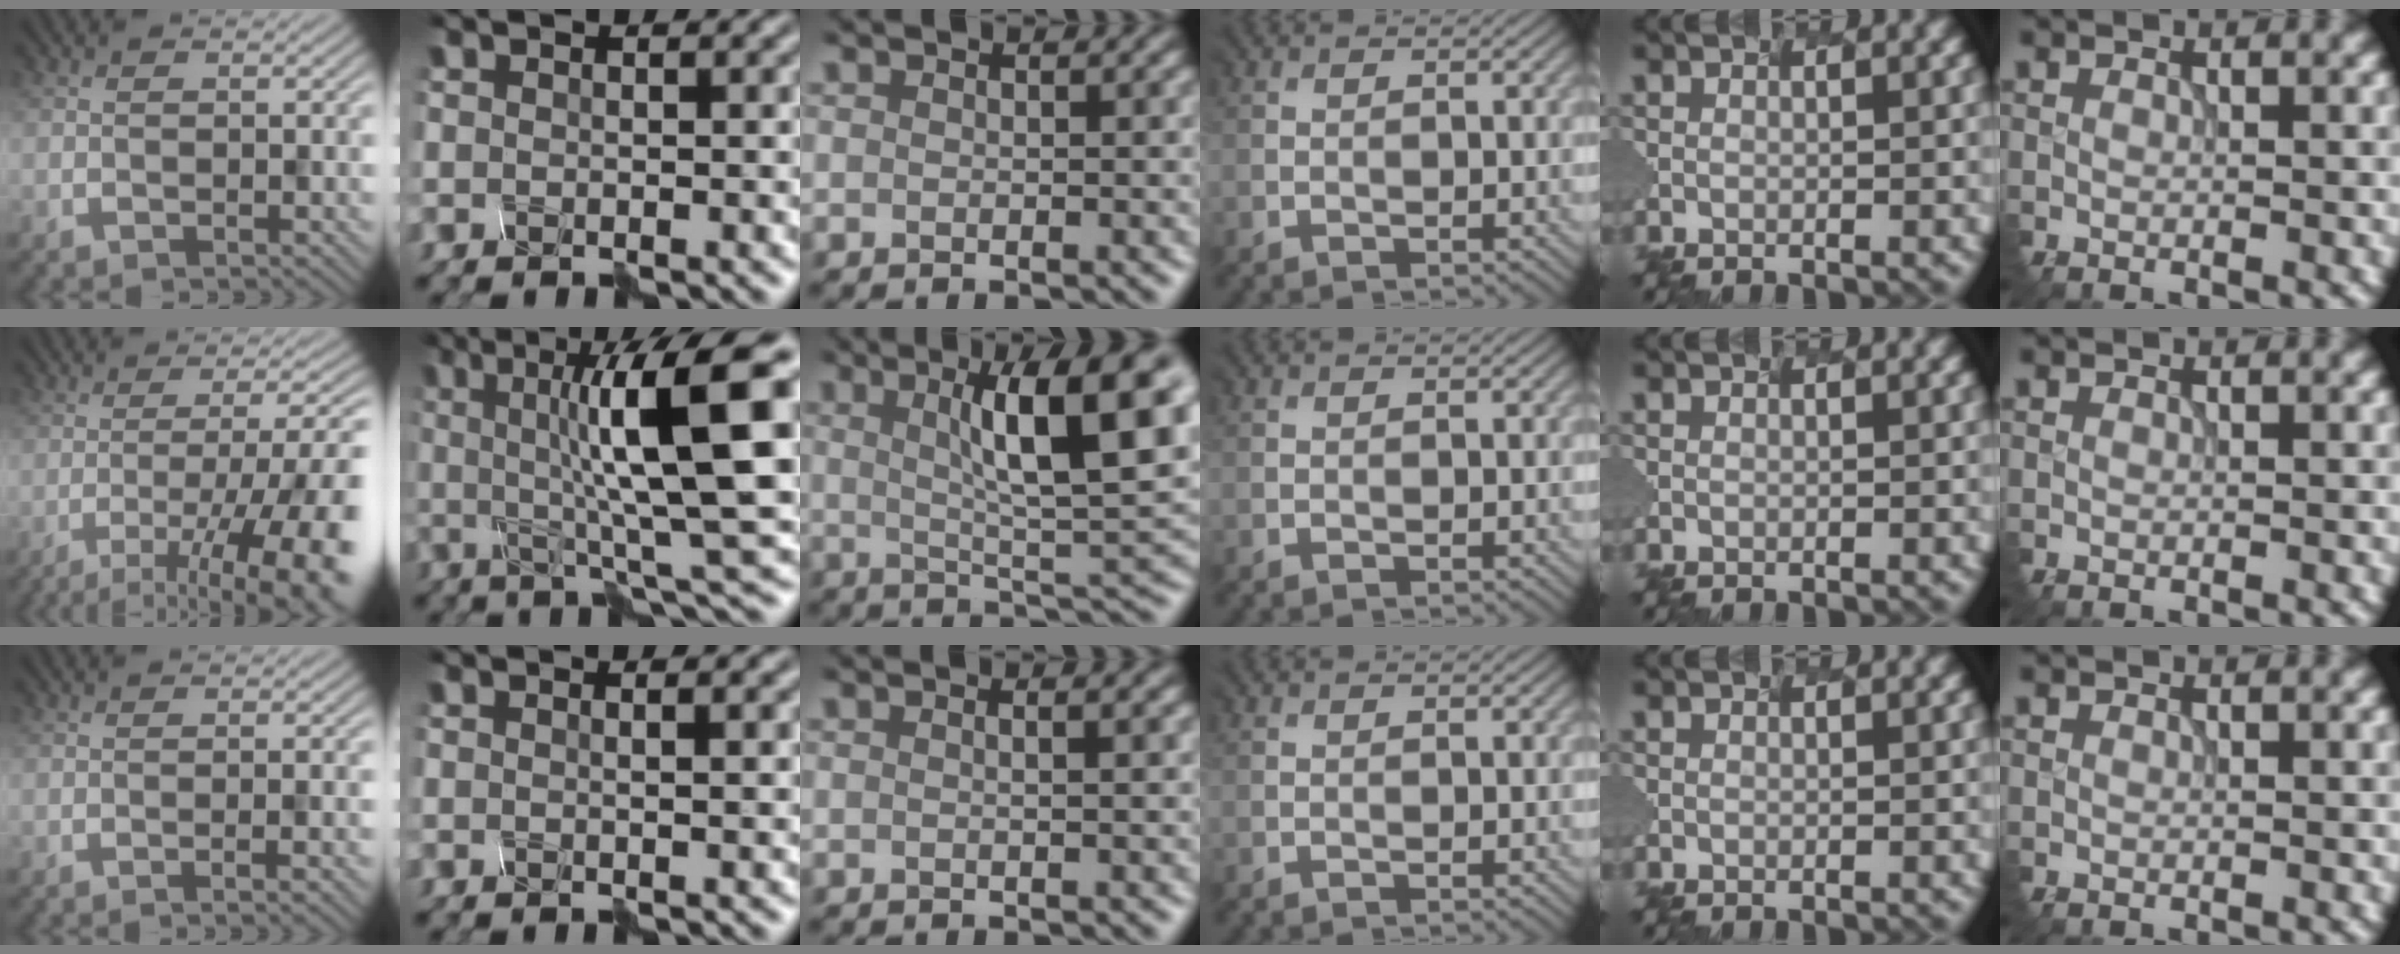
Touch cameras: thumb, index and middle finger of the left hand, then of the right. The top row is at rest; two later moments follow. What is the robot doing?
{"motion": "shake", "object": "plastic piggy bank"}